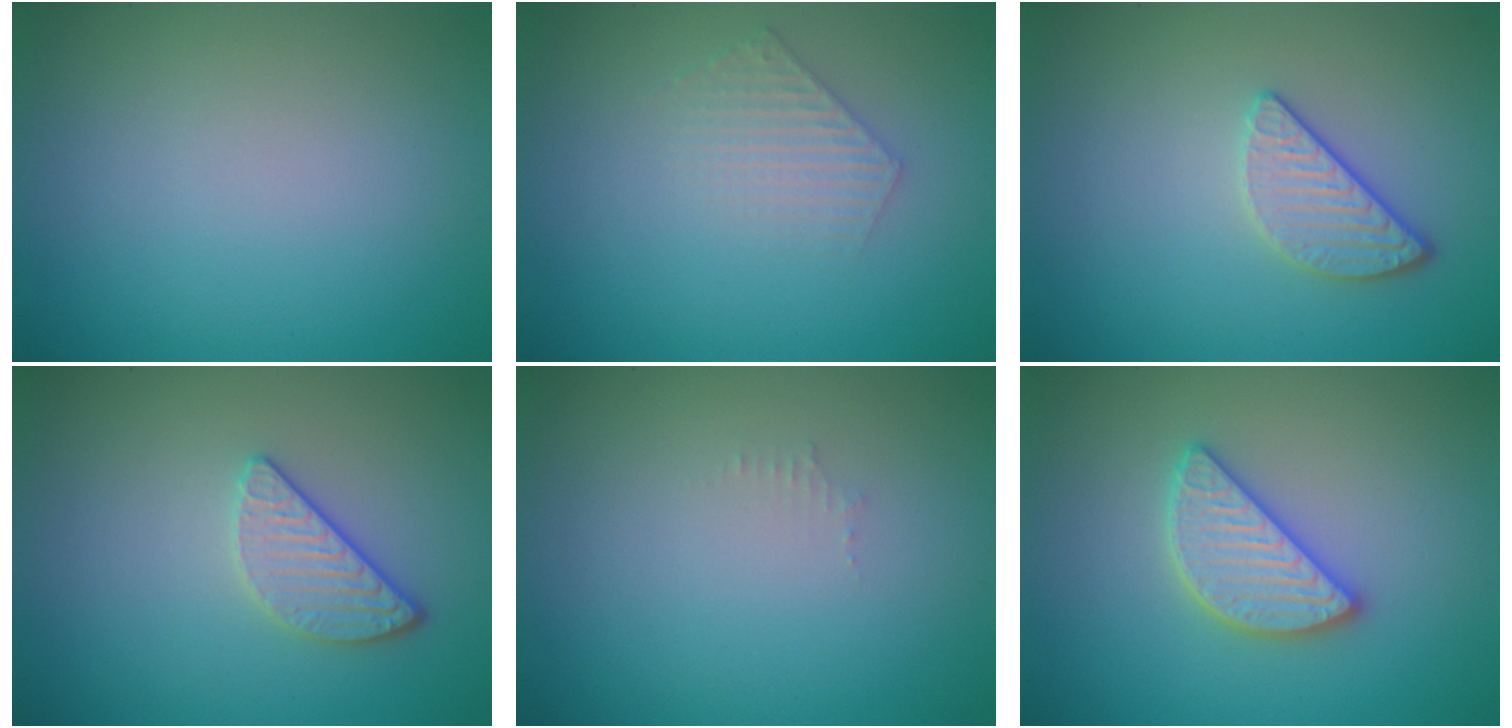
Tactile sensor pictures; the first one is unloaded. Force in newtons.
{"total": 1.9, "press": 1.9, "slide": 0.3}
{"total": 2.4, "press": 2.1, "slide": 1.1}
{"total": 2.4, "press": 2.1, "slide": 1.1}
{"total": 0.6, "press": 0.6, "slide": 0.1}
{"total": 4.2, "press": 4.2, "slide": 0.3}